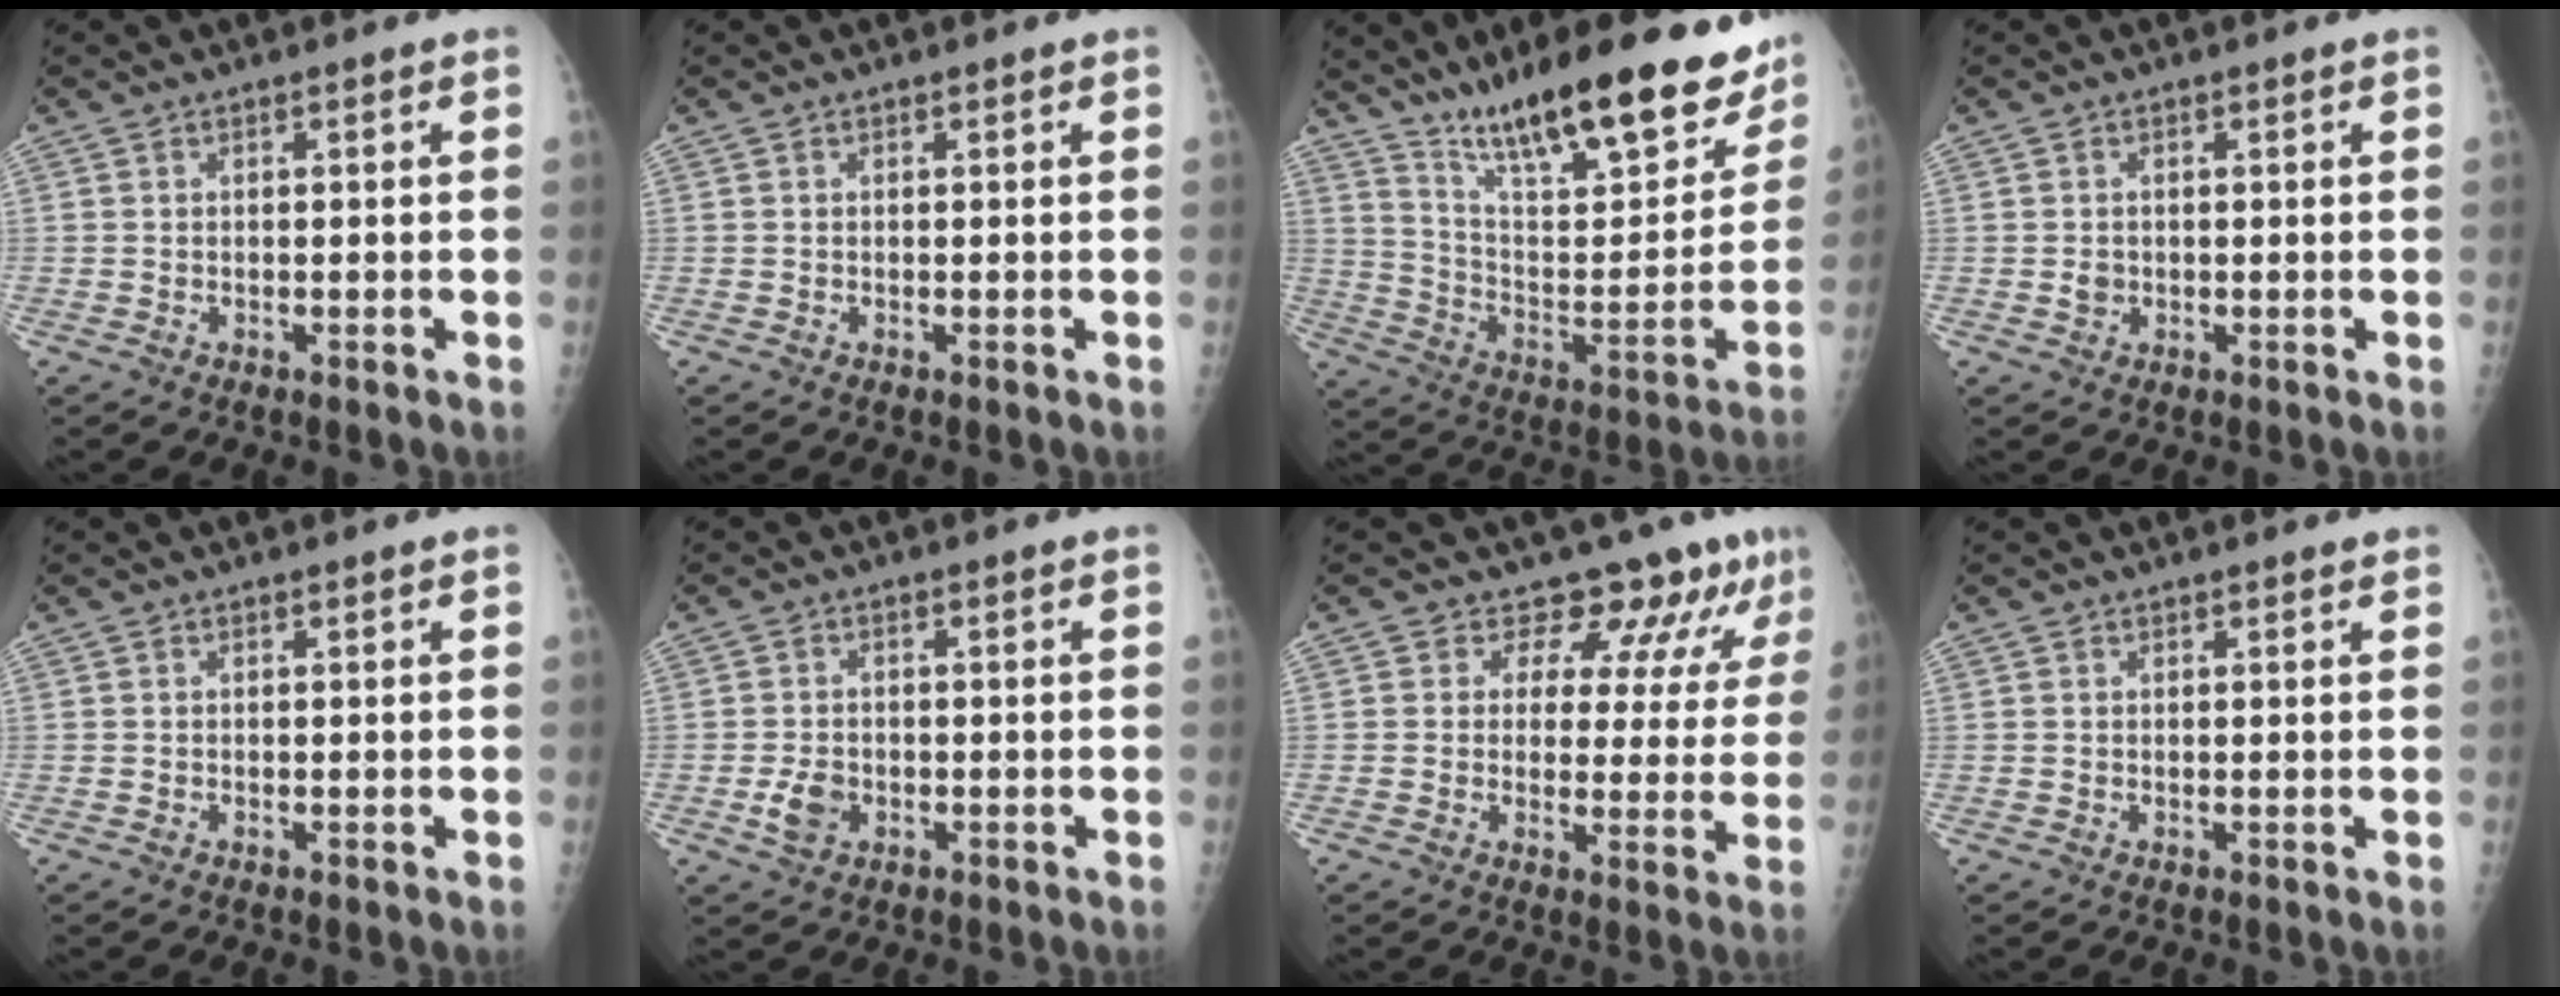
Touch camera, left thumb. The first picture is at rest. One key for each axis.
{"total": 0.0}
{"total": 26.9, "fx": 19.9, "fy": 7.3, "fz": 16.6, "tx": -0.213, "ty": -0.086, "tz": 0.313}
{"total": 1.5, "fx": 0.0, "fy": 1.4, "fz": 0.6, "tx": -0.004, "ty": 0.002, "tz": 0.002}
{"total": 0.0}
{"total": 4.0, "fx": -1.1, "fy": 3.0, "fz": 2.4, "tx": -0.041, "ty": 0.001, "tz": -0.020}
{"total": 9.7, "fx": 8.0, "fy": 4.5, "fz": 2.9, "tx": -0.002, "ty": -0.046, "tz": 0.084}
{"total": 0.7, "fx": 0.6, "fy": 0.4, "fz": 0.0, "tx": 0.003, "ty": -0.004, "tz": 0.005}